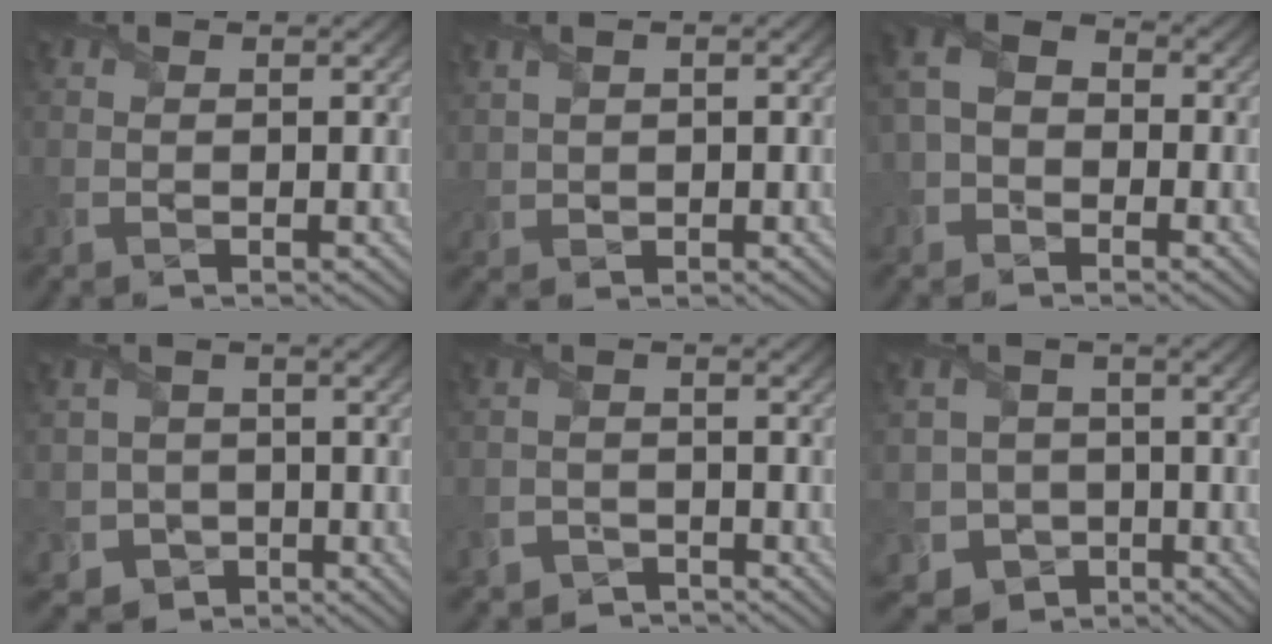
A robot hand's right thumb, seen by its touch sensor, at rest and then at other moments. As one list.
[{"total": 1.9, "force": [0.7, 1.4, 0.9], "torque": [-0.033, 0.001, 0.017]}, {"total": 6.2, "force": [-2.0, 5.1, 3.0], "torque": [-0.072, 0.006, -0.055]}, {"total": 5.3, "force": [-1.8, 5.0, 0.6], "torque": [-0.025, -0.014, -0.059]}, {"total": 3.0, "force": [-2.8, 1.1, 0.1], "torque": [0.009, 0.001, -0.058]}, {"total": 8.0, "force": [-2.9, 7.4, 1.5], "torque": [-0.053, -0.011, -0.077]}]